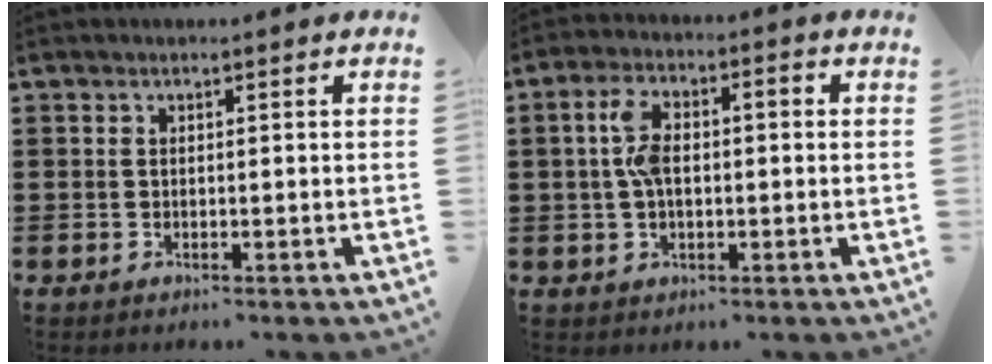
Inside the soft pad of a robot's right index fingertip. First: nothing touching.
{"total": 6.2, "force": [0.3, 3.1, 5.4], "torque": [-0.120, 0.010, -0.003]}